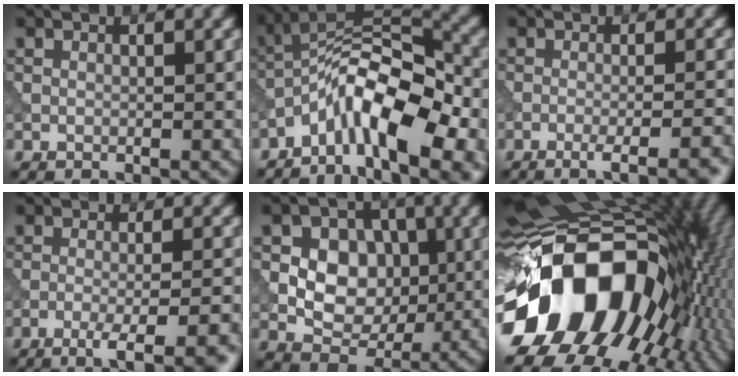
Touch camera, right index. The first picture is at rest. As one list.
[{"total": 12.3, "force": [-6.1, 4.1, 9.9], "torque": [-0.160, 0.009, -0.103]}, {"total": 5.7, "force": [-2.6, 1.8, 4.7], "torque": [-0.029, 0.009, -0.028]}, {"total": 7.4, "force": [-3.8, 2.3, 6.0], "torque": [-0.052, 0.004, -0.046]}, {"total": 6.4, "force": [0.3, 4.9, 4.0], "torque": [-0.060, 0.001, 0.000]}, {"total": 19.8, "force": [-4.3, 13.5, 13.9], "torque": [-0.248, -0.014, -0.082]}]